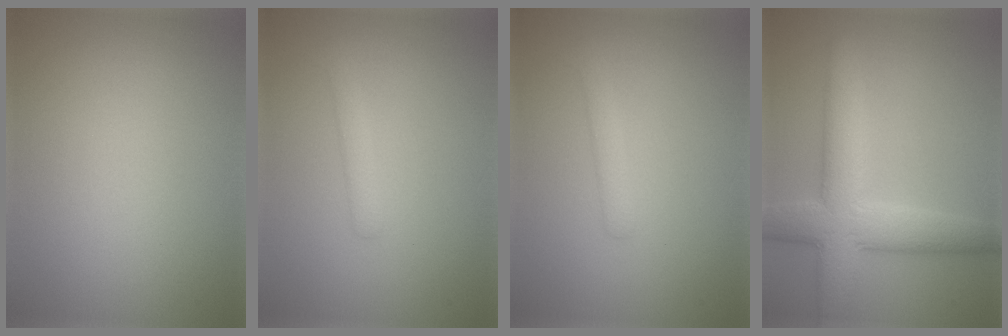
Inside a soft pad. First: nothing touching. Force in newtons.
{"total": 1.6, "press": 1.6, "slide": 0.0}
{"total": 1.6, "press": 1.6, "slide": 0.0}
{"total": 7.3, "press": 7.3, "slide": 0.4}